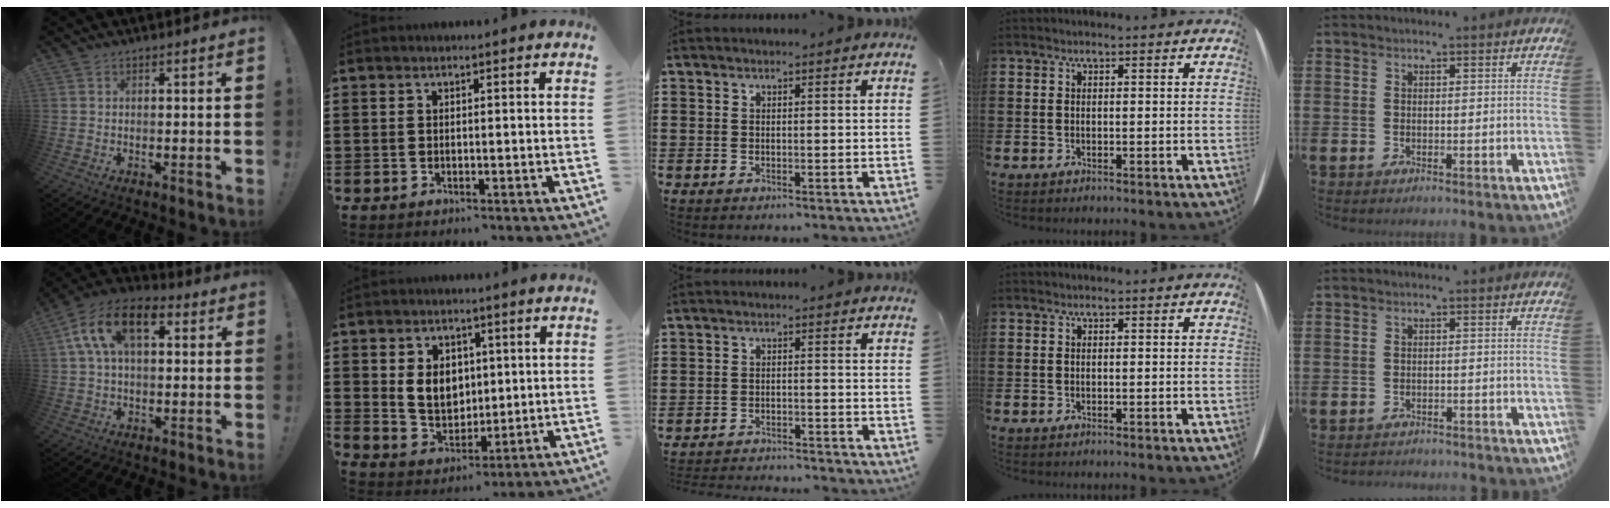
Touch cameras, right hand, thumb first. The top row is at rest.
{"thumb": {"total": 14.3, "force": [4.7, 8.1, 10.8], "torque": [-0.196, -0.001, 0.082]}, "index": {"total": 6.5, "force": [1.3, 5.2, 3.7], "torque": [-0.072, 0.009, 0.020]}, "middle": {"total": 2.8, "force": [-2.8, -0.1, 0.0], "torque": [-0.005, 0.000, -0.060]}, "little": {"total": 1.2, "force": [-1.2, 0.0, -0.1], "torque": [-0.001, 0.003, -0.026]}}